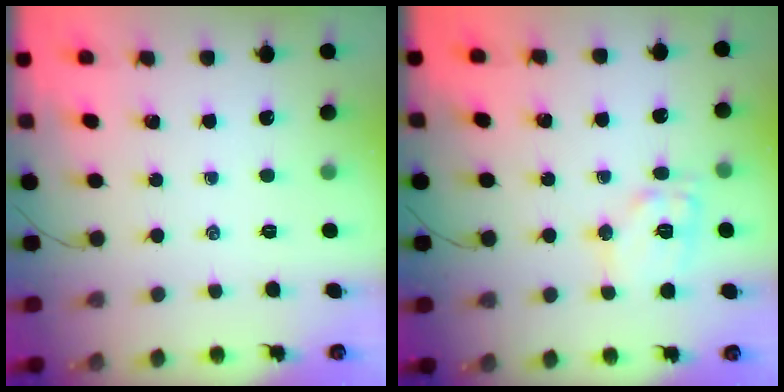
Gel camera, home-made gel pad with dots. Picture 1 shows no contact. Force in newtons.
{"total": 10.6, "press": 10.6, "slide": 0.9}